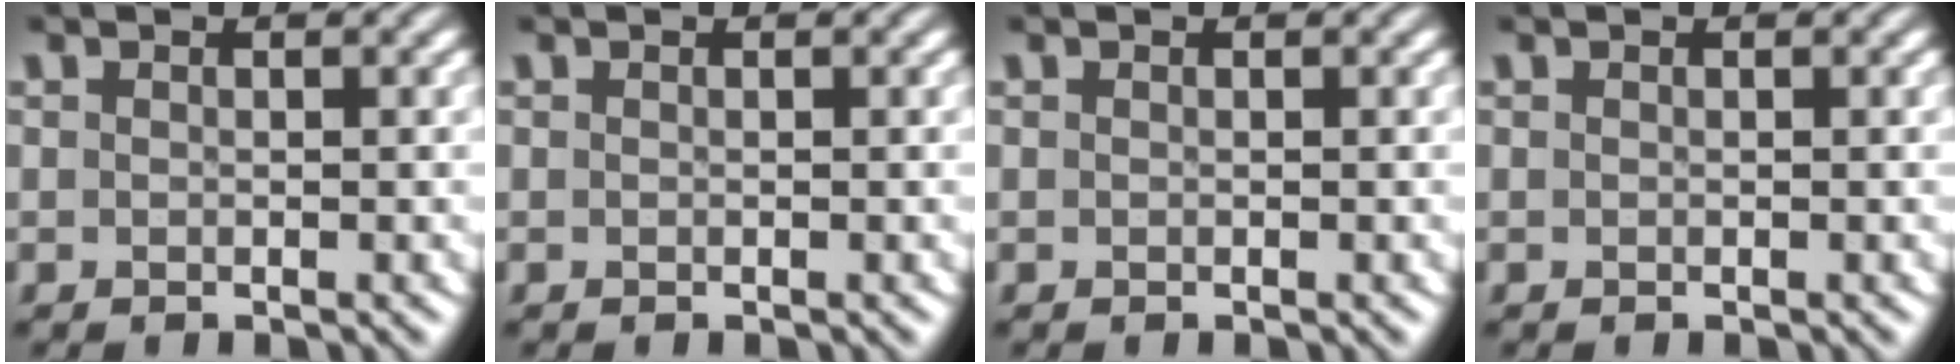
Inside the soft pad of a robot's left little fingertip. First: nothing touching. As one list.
[{"total": 0.0}, {"total": 0.0}, {"total": 0.0}]